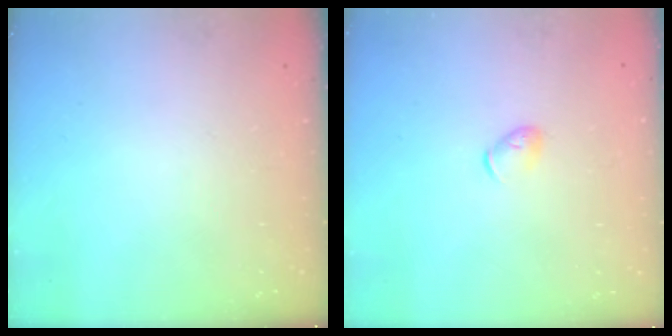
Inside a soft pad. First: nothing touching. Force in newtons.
{"total": 5.0, "press": 4.9, "slide": 1.1}